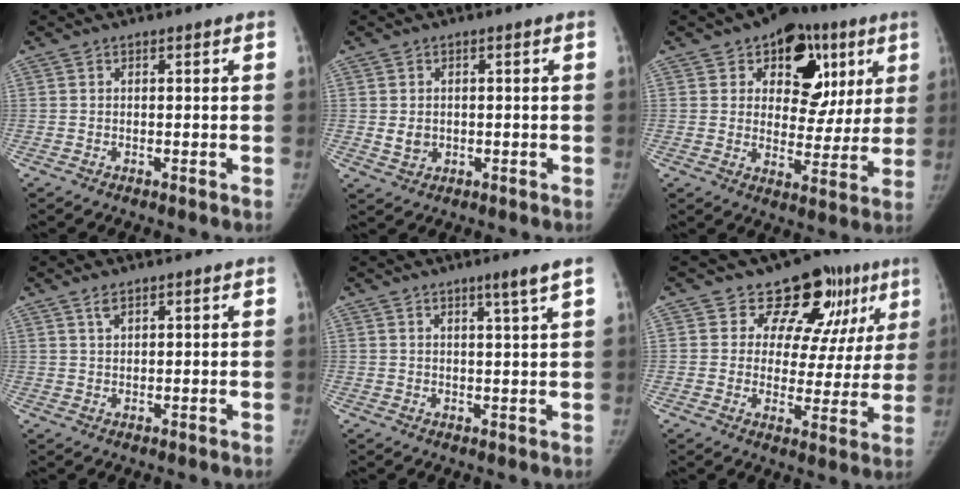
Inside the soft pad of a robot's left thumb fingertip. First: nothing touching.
{"total": 3.1, "force": [0.0, 2.6, 1.7], "torque": [-0.019, -0.002, 0.007]}
{"total": 16.8, "force": [7.4, 11.4, 9.9], "torque": [-0.062, -0.012, 0.099]}
{"total": 2.0, "force": [1.4, 0.9, 1.1], "torque": [-0.018, -0.004, 0.029]}
{"total": 3.4, "force": [2.2, -0.6, 2.5], "torque": [-0.040, -0.020, 0.039]}
{"total": 14.8, "force": [8.7, 9.1, 7.8], "torque": [-0.036, -0.034, 0.105]}